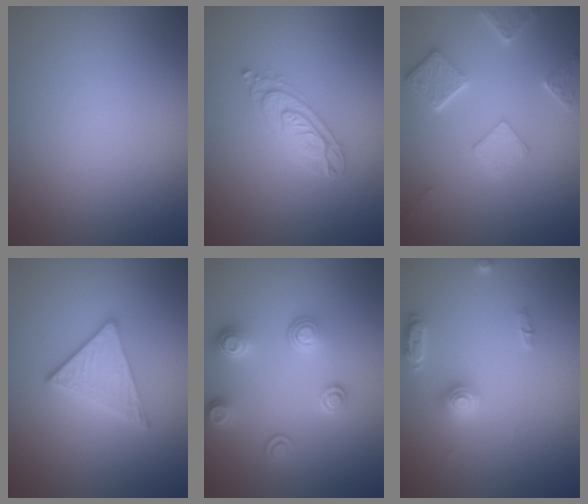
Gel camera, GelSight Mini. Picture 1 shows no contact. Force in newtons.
{"total": 2.6, "press": 2.5, "slide": 0.5}
{"total": 4.7, "press": 3.7, "slide": 2.9}
{"total": 2.7, "press": 2.4, "slide": 1.2}
{"total": 3.7, "press": 2.8, "slide": 2.4}
{"total": 2.8, "press": 2.8, "slide": 0.3}